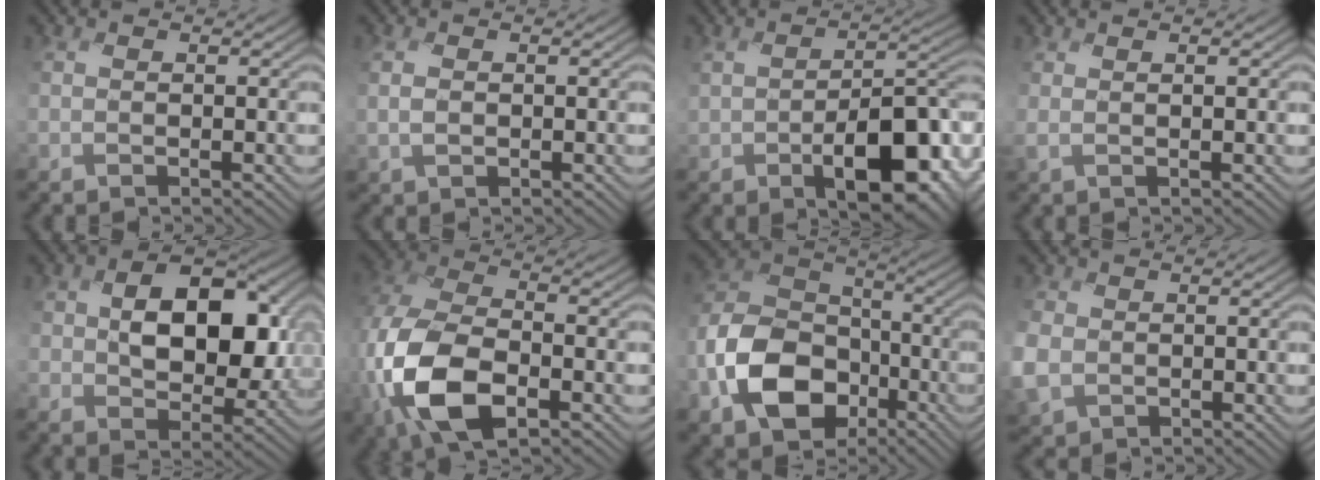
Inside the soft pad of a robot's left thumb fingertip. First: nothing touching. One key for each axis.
{"total": 1.9, "fx": -0.2, "fy": 1.3, "fz": 1.4, "tx": -0.034, "ty": -0.001, "tz": -0.003}
{"total": 11.6, "fx": -4.0, "fy": 6.4, "fz": 8.8, "tx": -0.140, "ty": -0.035, "tz": -0.052}
{"total": 0.8, "fx": 0.6, "fy": -0.2, "fz": 0.6, "tx": -0.008, "ty": 0.001, "tz": 0.006}
{"total": 11.3, "fx": 1.2, "fy": 7.8, "fz": 8.1, "tx": -0.141, "ty": -0.009, "tz": 0.019}
{"total": 13.9, "fx": -5.6, "fy": 7.7, "fz": 10.1, "tx": -0.282, "ty": -0.039, "tz": -0.111}
{"total": 12.7, "fx": -6.1, "fy": 8.8, "fz": 6.7, "tx": -0.152, "ty": -0.016, "tz": -0.134}
{"total": 4.5, "fx": -0.9, "fy": 3.8, "fz": 2.2, "tx": -0.094, "ty": -0.018, "tz": -0.021}